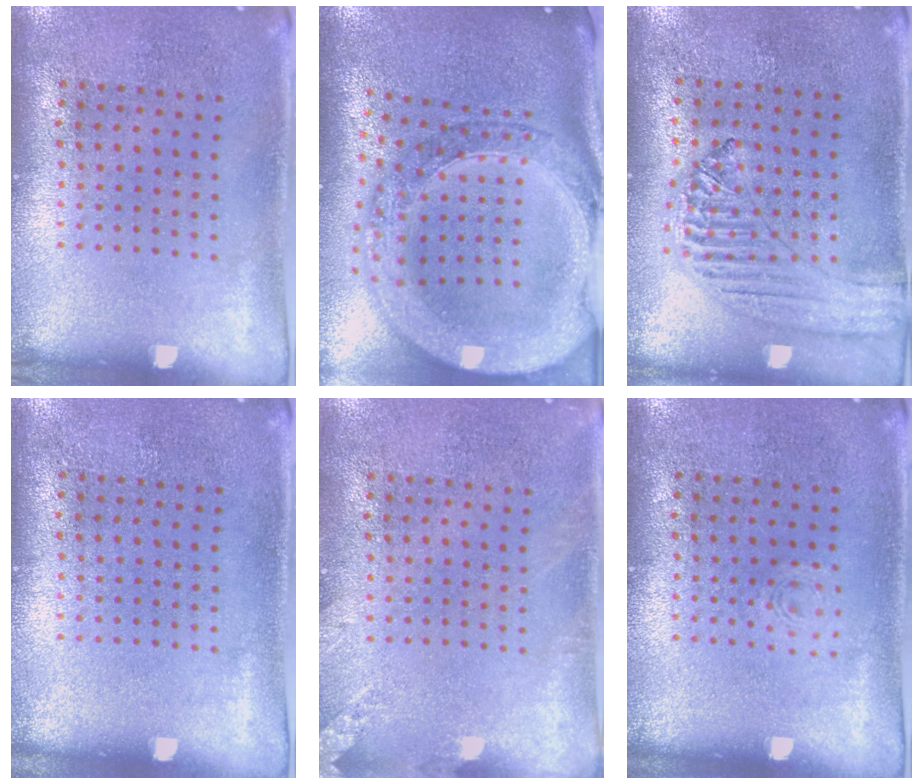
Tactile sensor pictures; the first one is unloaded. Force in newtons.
{"total": 3.5, "press": 2.8, "slide": 2.1}
{"total": 1.2, "press": 1.2, "slide": 0.1}
{"total": 0.0}
{"total": 1.9, "press": 1.8, "slide": 0.2}
{"total": 0.5, "press": 0.5, "slide": 0.2}